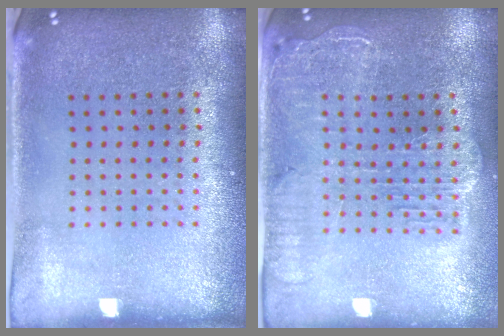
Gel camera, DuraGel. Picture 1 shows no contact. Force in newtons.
{"total": 2.2, "press": 2.0, "slide": 1.0}